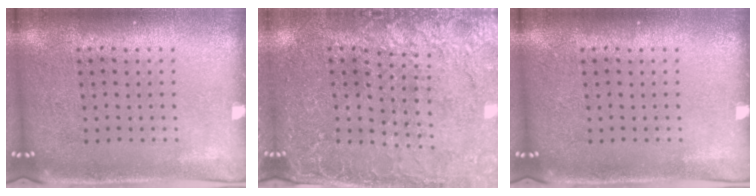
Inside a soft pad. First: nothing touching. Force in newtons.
{"total": 2.9, "press": 2.8, "slide": 0.7}
{"total": 0.0}